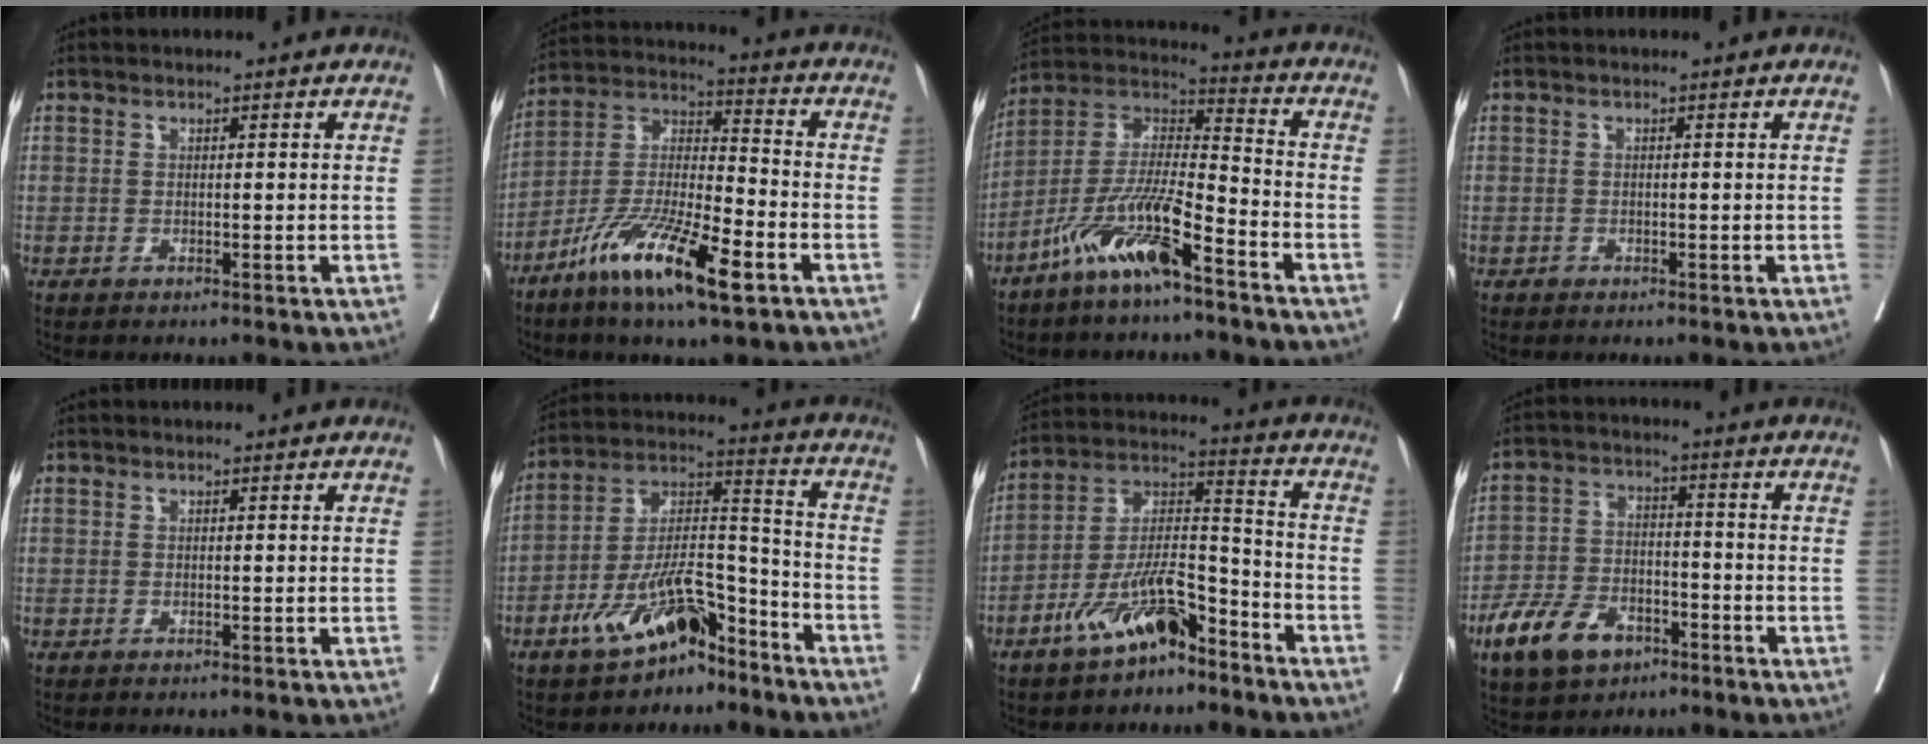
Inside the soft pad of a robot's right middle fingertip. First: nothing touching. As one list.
[{"total": 15.1, "force": [-8.4, 2.3, 12.4], "torque": [-0.245, -0.025, -0.156]}, {"total": 12.7, "force": [-8.2, 1.6, 9.6], "torque": [-0.199, -0.009, -0.161]}, {"total": 0.0}, {"total": 0.0}, {"total": 12.2, "force": [-8.3, 4.5, 7.9], "torque": [-0.157, 0.016, -0.148]}, {"total": 11.4, "force": [-7.6, 3.7, 7.6], "torque": [-0.155, 0.009, -0.141]}, {"total": 10.2, "force": [-6.0, 5.9, 5.8], "torque": [-0.120, 0.003, -0.105]}]